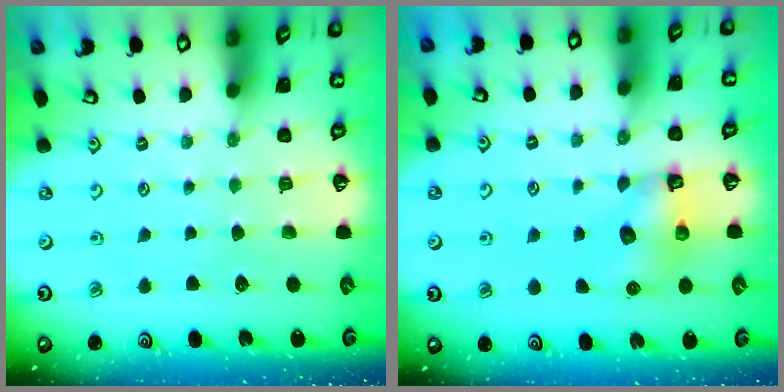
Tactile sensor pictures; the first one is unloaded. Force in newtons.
{"total": 6.2, "press": 6.2, "slide": 0.1}